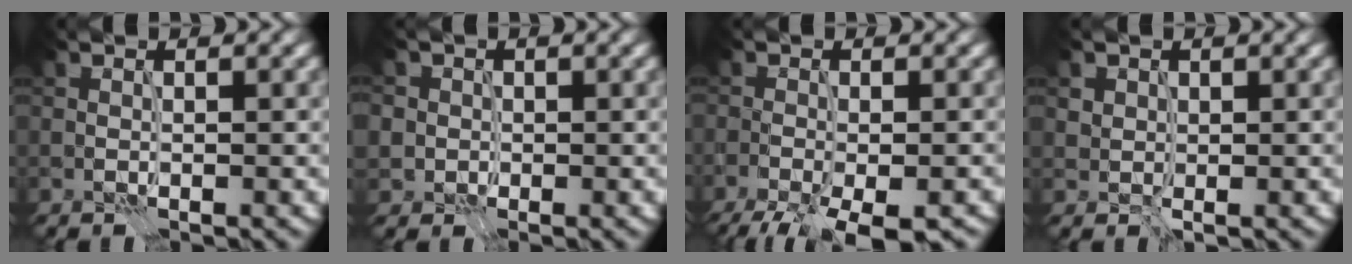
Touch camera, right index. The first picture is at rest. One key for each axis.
{"total": 2.5, "fx": 0.6, "fy": 2.4, "fz": 0.5, "tx": -0.005, "ty": 0.003, "tz": 0.010}
{"total": 7.4, "fx": -5.0, "fy": 2.5, "fz": 4.9, "tx": -0.083, "ty": -0.037, "tz": -0.067}
{"total": 1.2, "fx": 0.7, "fy": 1.0, "fz": 0.3, "tx": -0.007, "ty": -0.003, "tz": 0.015}